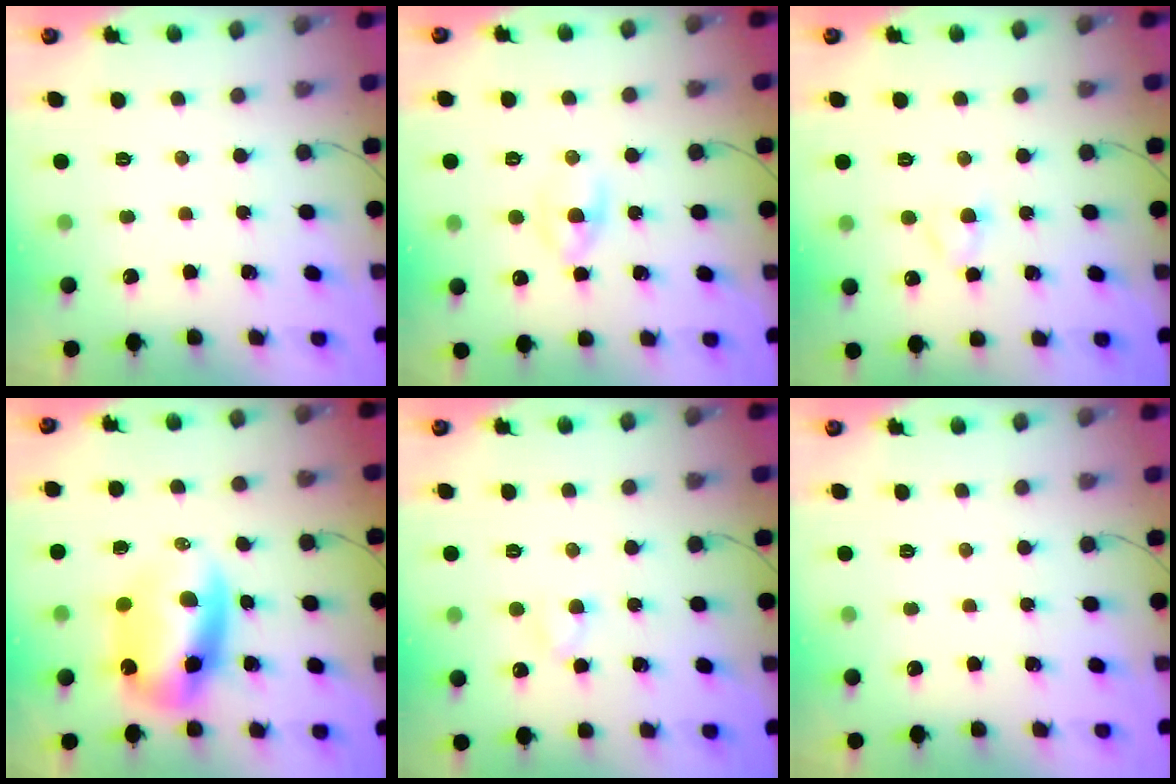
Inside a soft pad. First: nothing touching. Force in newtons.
{"total": 2.6, "press": 2.3, "slide": 1.3}
{"total": 2.9, "press": 2.8, "slide": 0.8}
{"total": 10.8, "press": 10.4, "slide": 2.9}
{"total": 3.1, "press": 2.9, "slide": 1.2}
{"total": 0.0}